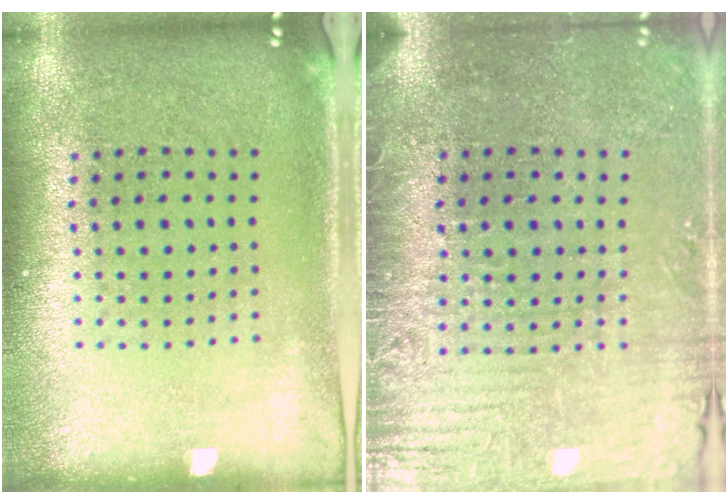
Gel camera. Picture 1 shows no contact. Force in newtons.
{"total": 4.1, "press": 3.8, "slide": 1.4}